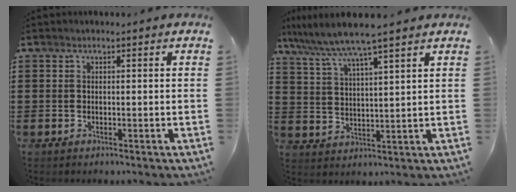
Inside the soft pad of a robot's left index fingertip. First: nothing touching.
{"total": 6.7, "force": [5.6, -0.4, 3.6], "torque": [-0.090, -0.027, 0.096]}